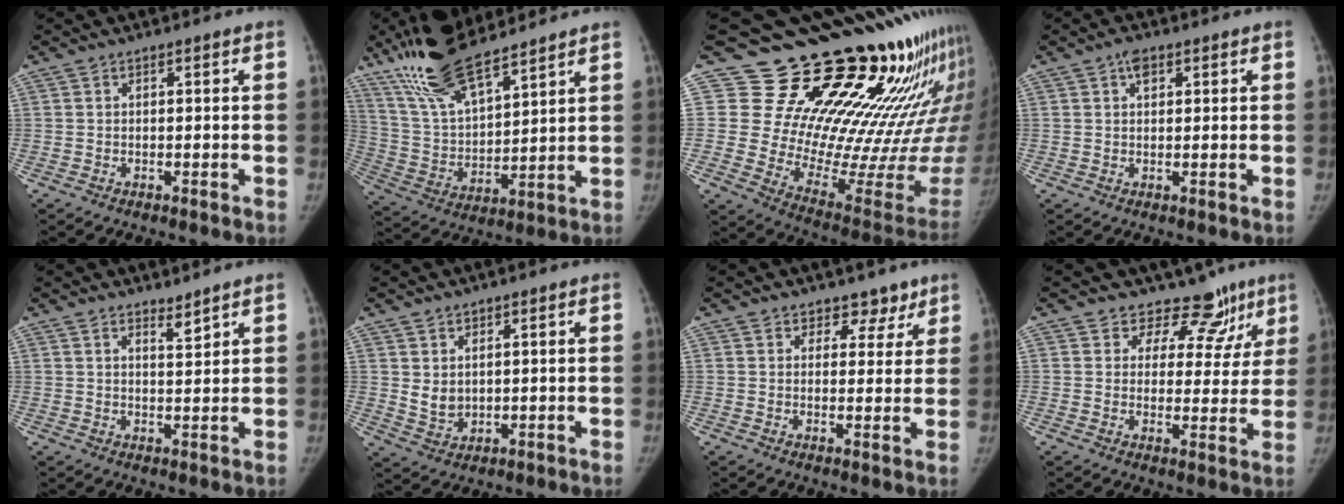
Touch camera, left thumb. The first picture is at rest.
{"total": 16.5, "force": [13.1, 4.3, 9.1], "torque": [-0.158, -0.056, 0.260]}
{"total": 24.4, "force": [19.0, 6.4, 13.9], "torque": [-0.153, -0.192, 0.269]}
{"total": 2.5, "force": [1.3, 1.5, 1.6], "torque": [-0.018, 0.000, 0.018]}
{"total": 2.3, "force": [2.2, 0.2, 0.8], "torque": [-0.008, -0.024, 0.038]}
{"total": 3.9, "force": [1.6, 3.0, 2.0], "torque": [-0.028, -0.020, 0.044]}
{"total": 4.9, "force": [3.8, 3.0, 0.6], "torque": [0.025, -0.022, 0.052]}
{"total": 10.6, "force": [8.4, 6.3, 1.6], "torque": [0.027, -0.043, 0.095]}